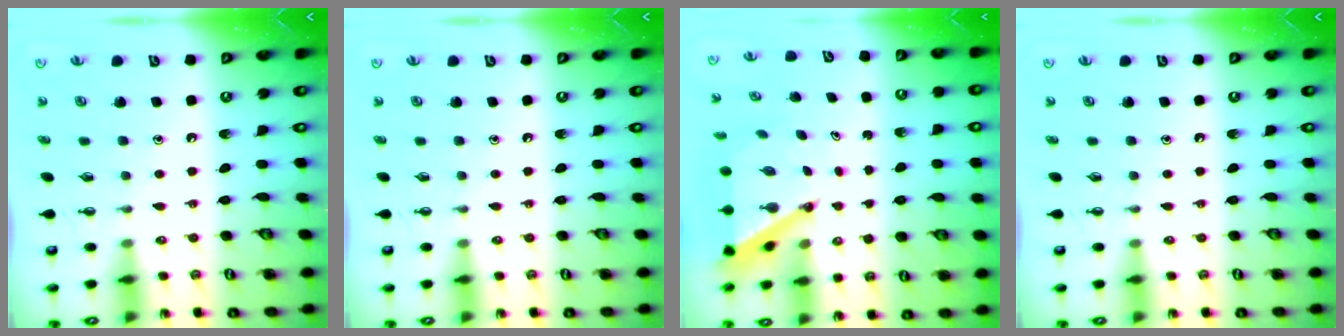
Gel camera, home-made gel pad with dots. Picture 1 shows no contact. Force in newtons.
{"total": 0.0}
{"total": 6.8, "press": 6.8, "slide": 0.4}
{"total": 0.0}